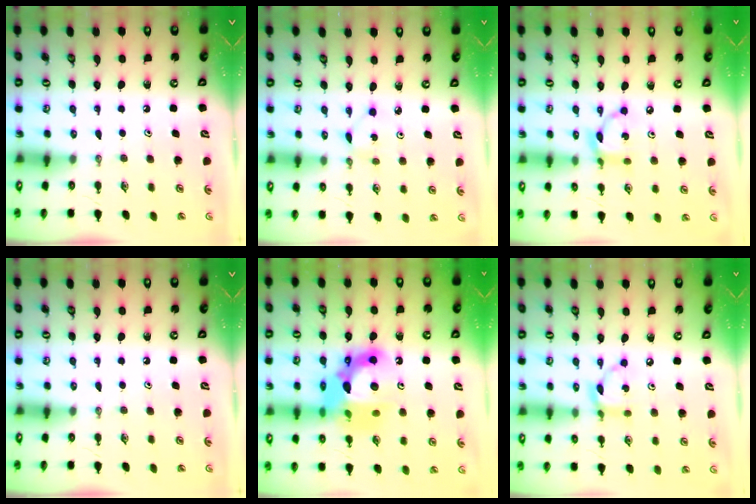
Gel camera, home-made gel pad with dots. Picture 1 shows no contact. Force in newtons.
{"total": 1.2, "press": 1.2, "slide": 0.1}
{"total": 8.2, "press": 8.2, "slide": 0.3}
{"total": 0.0}
{"total": 17.3, "press": 17.2, "slide": 1.8}
{"total": 6.7, "press": 6.7, "slide": 0.2}